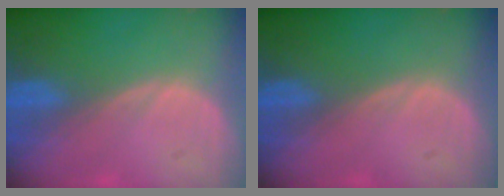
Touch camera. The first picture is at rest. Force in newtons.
{"total": 0.0}